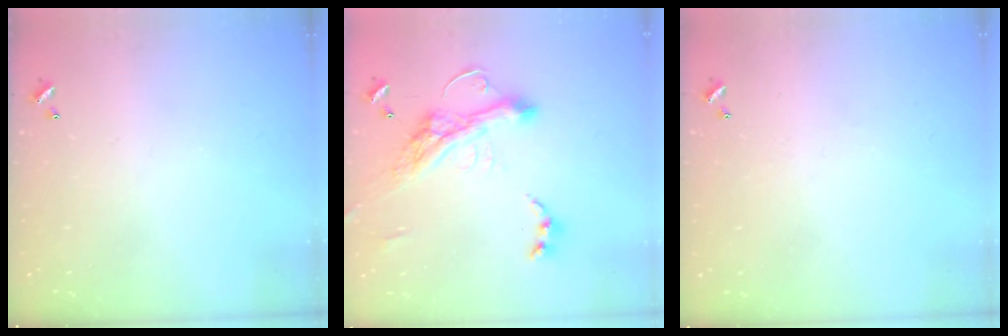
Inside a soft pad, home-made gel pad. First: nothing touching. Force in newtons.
{"total": 8.2, "press": 8.0, "slide": 1.8}
{"total": 2.5, "press": 2.5, "slide": 0.4}